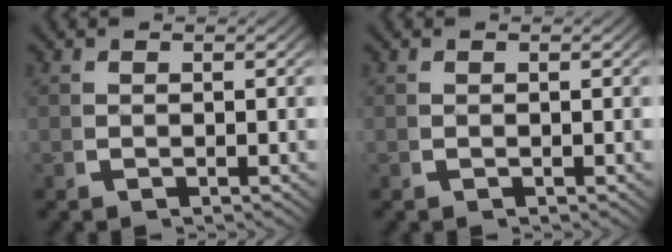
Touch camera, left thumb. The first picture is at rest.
{"total": 0.0}